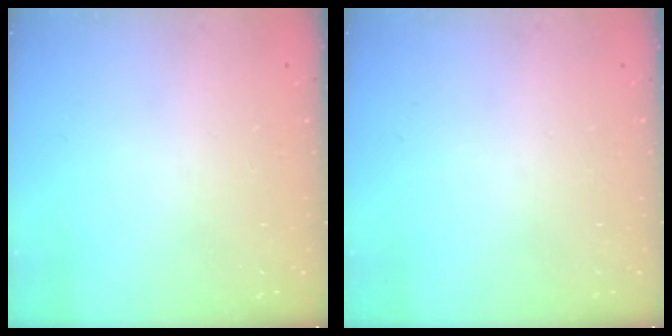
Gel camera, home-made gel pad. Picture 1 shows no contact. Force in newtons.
{"total": 0.0}